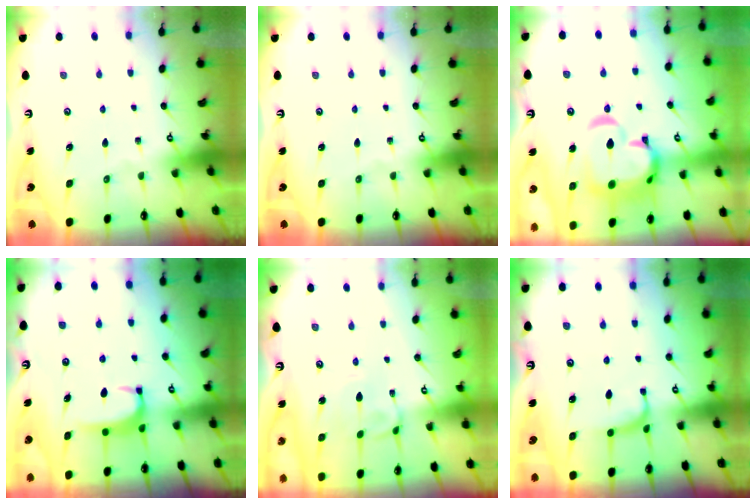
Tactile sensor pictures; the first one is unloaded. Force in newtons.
{"total": 0.0}
{"total": 11.0, "press": 10.9, "slide": 1.3}
{"total": 1.8, "press": 1.7, "slide": 0.5}
{"total": 2.1, "press": 1.9, "slide": 0.7}
{"total": 0.7, "press": 0.3, "slide": 0.7}